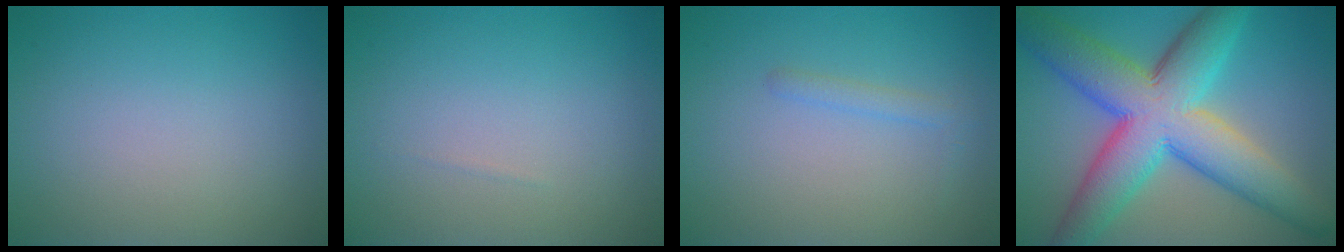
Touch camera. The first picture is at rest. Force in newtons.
{"total": 0.0}
{"total": 1.1, "press": 1.1, "slide": 0.0}
{"total": 12.0, "press": 12.0, "slide": 0.3}